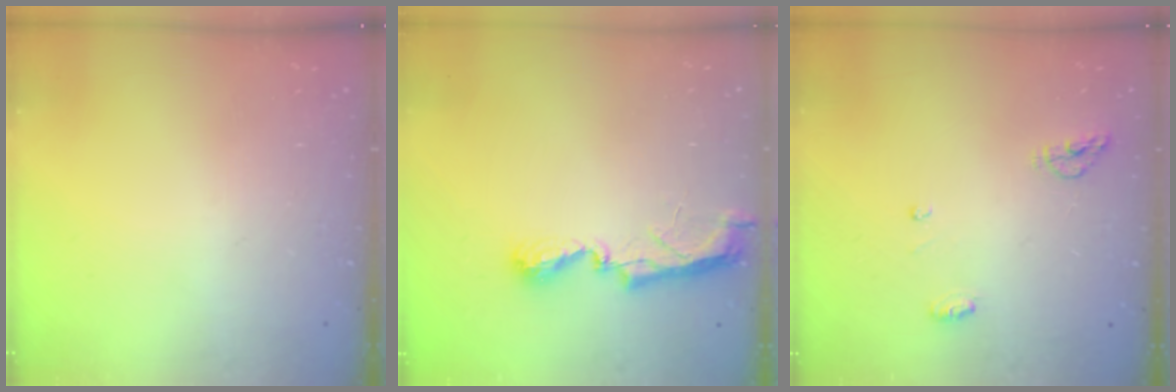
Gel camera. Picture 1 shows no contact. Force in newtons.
{"total": 7.0, "press": 7.0, "slide": 0.2}
{"total": 5.3, "press": 5.3, "slide": 0.2}